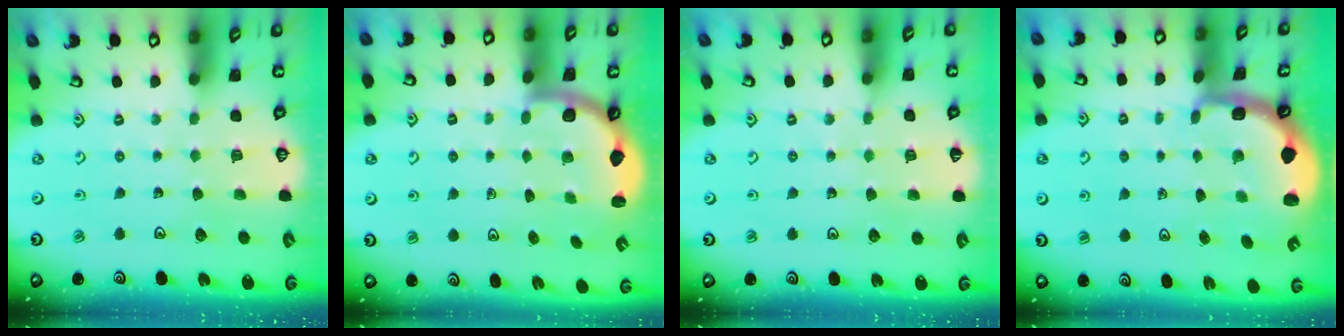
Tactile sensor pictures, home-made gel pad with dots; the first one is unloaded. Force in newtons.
{"total": 2.5, "press": 2.5, "slide": 0.6}
{"total": 2.4, "press": 2.4, "slide": 0.5}
{"total": 2.1, "press": 1.9, "slide": 0.8}